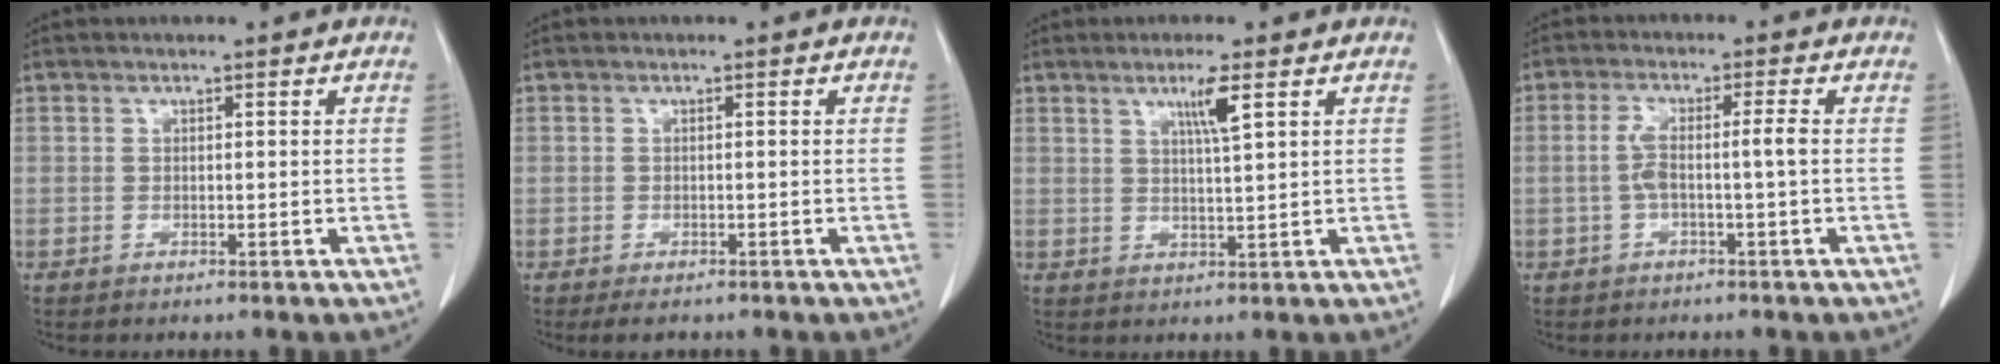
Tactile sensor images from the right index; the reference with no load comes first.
{"total": 1.6, "force": [-1.0, 1.1, 0.7], "torque": [-0.007, 0.001, -0.007]}
{"total": 4.2, "force": [2.1, -0.3, 3.6], "torque": [-0.064, -0.006, 0.039]}
{"total": 4.4, "force": [-0.5, 0.1, 4.4], "torque": [-0.094, 0.016, -0.006]}